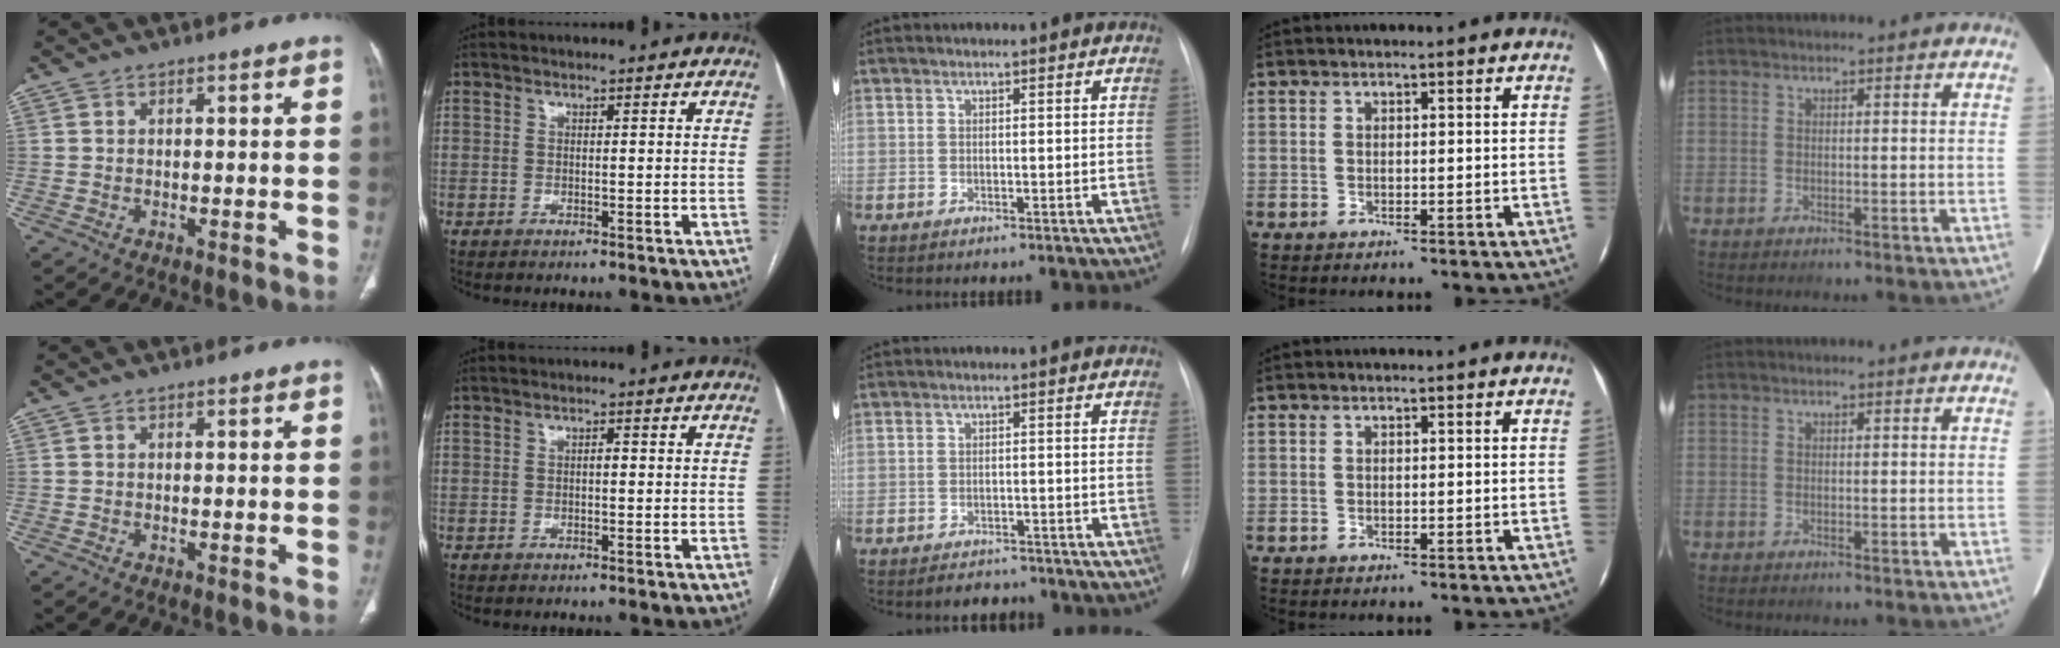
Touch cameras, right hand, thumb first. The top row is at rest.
{"index": {"total": 0.8, "force": [-0.1, 0.3, 0.7], "torque": [-0.011, 0.003, -0.002]}, "middle": {"total": 3.2, "force": [-2.9, 1.4, 0.3], "torque": [-0.005, 0.002, -0.038]}}